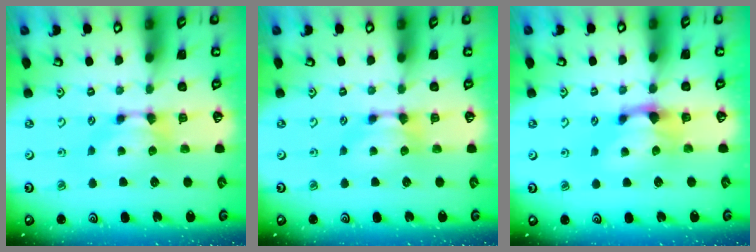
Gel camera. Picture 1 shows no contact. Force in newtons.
{"total": 0.0}
{"total": 1.4, "press": 0.9, "slide": 1.1}